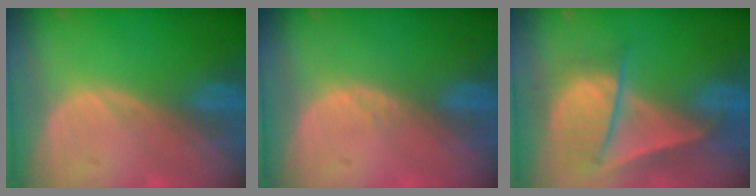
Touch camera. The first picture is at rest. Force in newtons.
{"total": 0.7, "press": 0.5, "slide": 0.5}
{"total": 8.2, "press": 7.5, "slide": 3.3}